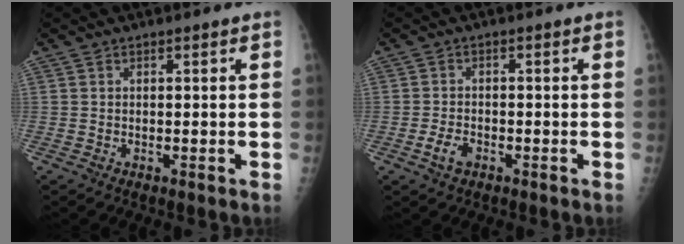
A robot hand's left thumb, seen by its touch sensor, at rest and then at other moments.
{"total": 3.0, "force": [-1.5, 1.8, 1.9], "torque": [-0.036, 0.006, -0.026]}